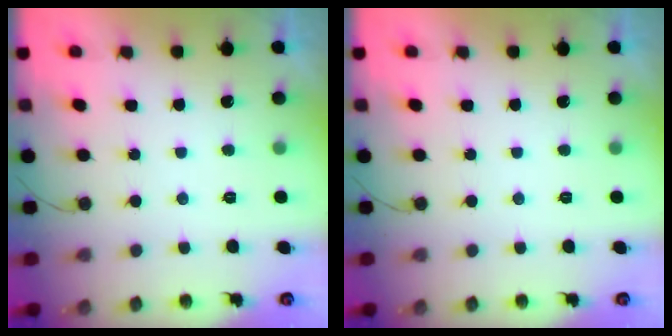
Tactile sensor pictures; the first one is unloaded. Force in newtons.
{"total": 0.0}